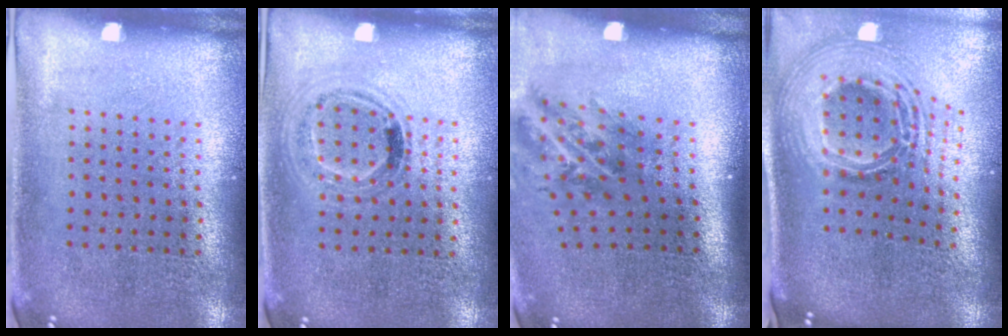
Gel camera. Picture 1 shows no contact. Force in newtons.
{"total": 1.0, "press": 1.0, "slide": 0.3}
{"total": 1.4, "press": 1.1, "slide": 0.9}
{"total": 3.0, "press": 2.0, "slide": 2.2}